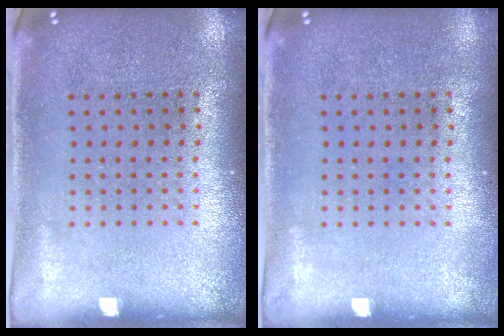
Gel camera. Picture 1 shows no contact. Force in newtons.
{"total": 0.0}